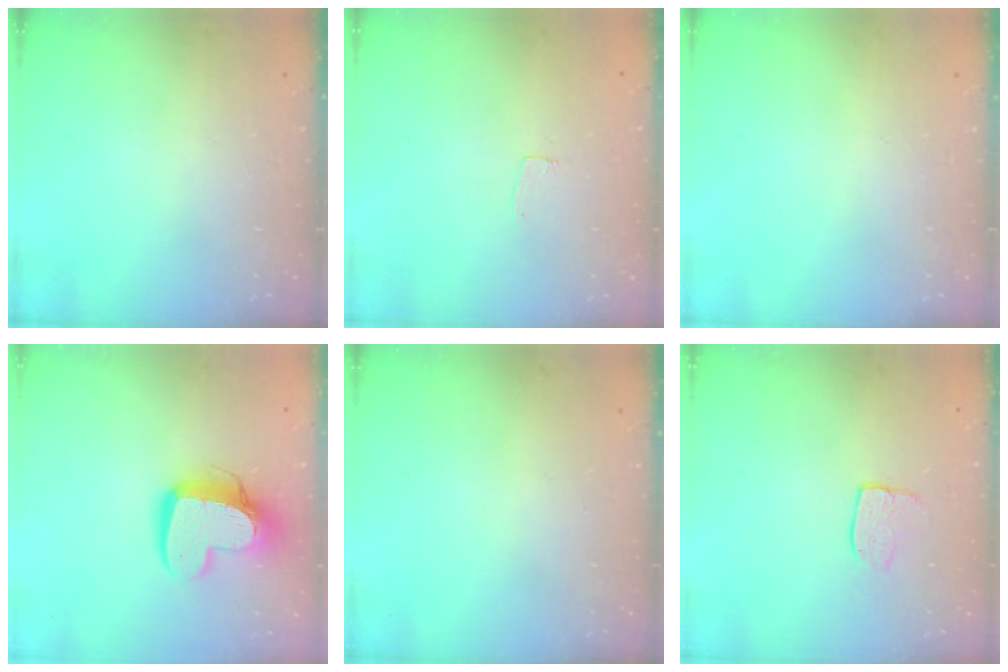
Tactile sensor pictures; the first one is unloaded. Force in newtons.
{"total": 3.0, "press": 3.0, "slide": 0.2}
{"total": 0.0}
{"total": 13.7, "press": 13.7, "slide": 1.3}
{"total": 0.0}
{"total": 6.3, "press": 6.3, "slide": 0.2}